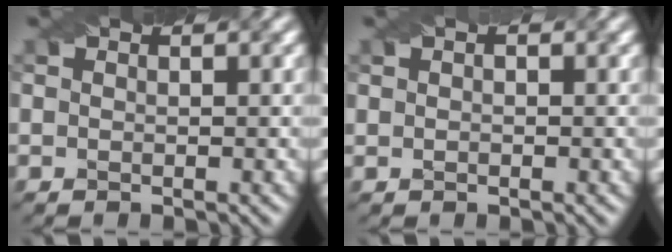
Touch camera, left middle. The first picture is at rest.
{"total": 0.7, "force": [0.1, 0.6, 0.5], "torque": [-0.007, 0.002, 0.002]}